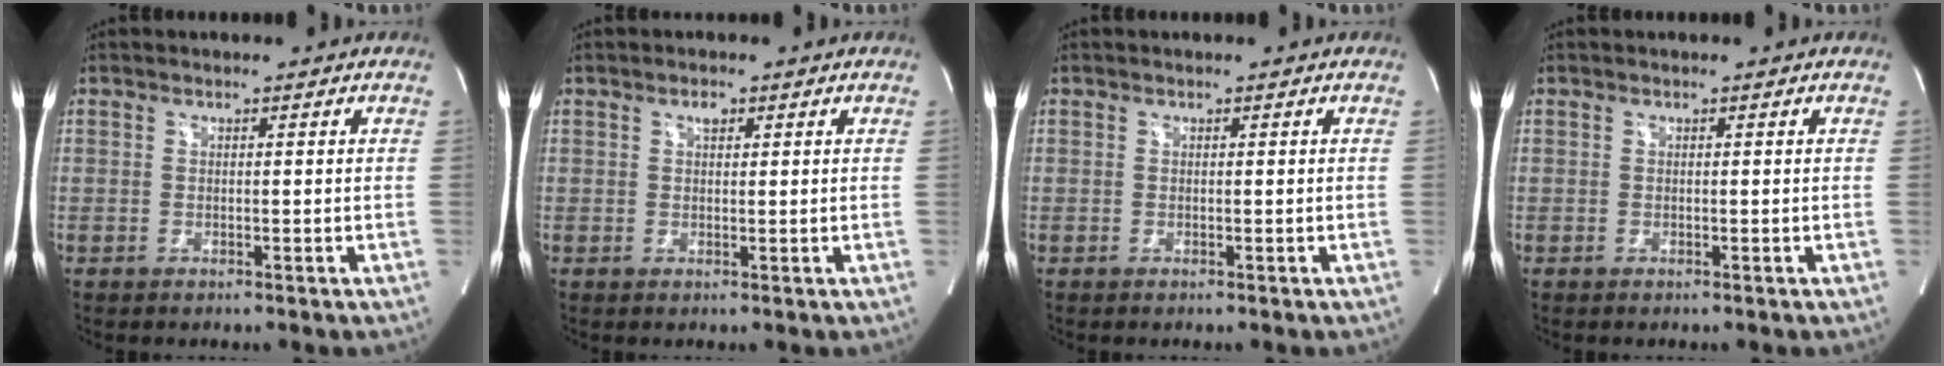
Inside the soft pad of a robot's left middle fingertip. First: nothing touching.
{"total": 1.3, "force": [0.7, 0.5, 0.9], "torque": [-0.019, -0.001, 0.012]}
{"total": 0.0}
{"total": 0.0}